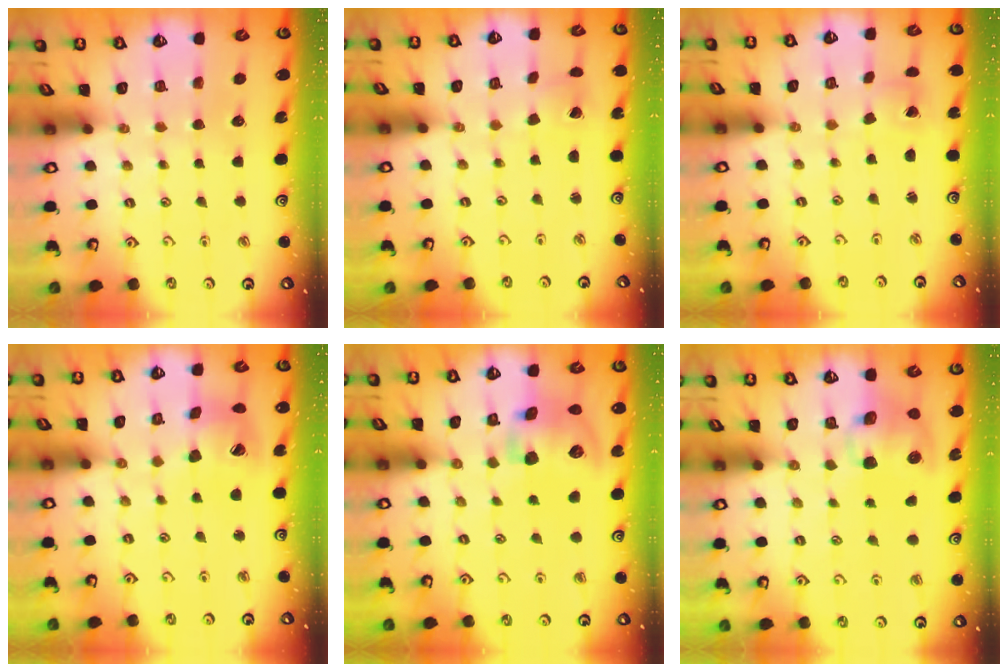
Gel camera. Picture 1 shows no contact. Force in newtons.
{"total": 1.3, "press": 1.3, "slide": 0.1}
{"total": 1.3, "press": 1.3, "slide": 0.1}
{"total": 14.5, "press": 14.4, "slide": 1.9}
{"total": 13.1, "press": 13.0, "slide": 2.0}
{"total": 9.4, "press": 9.3, "slide": 1.3}